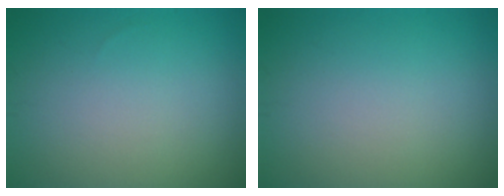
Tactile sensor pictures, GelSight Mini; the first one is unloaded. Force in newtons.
{"total": 0.0}